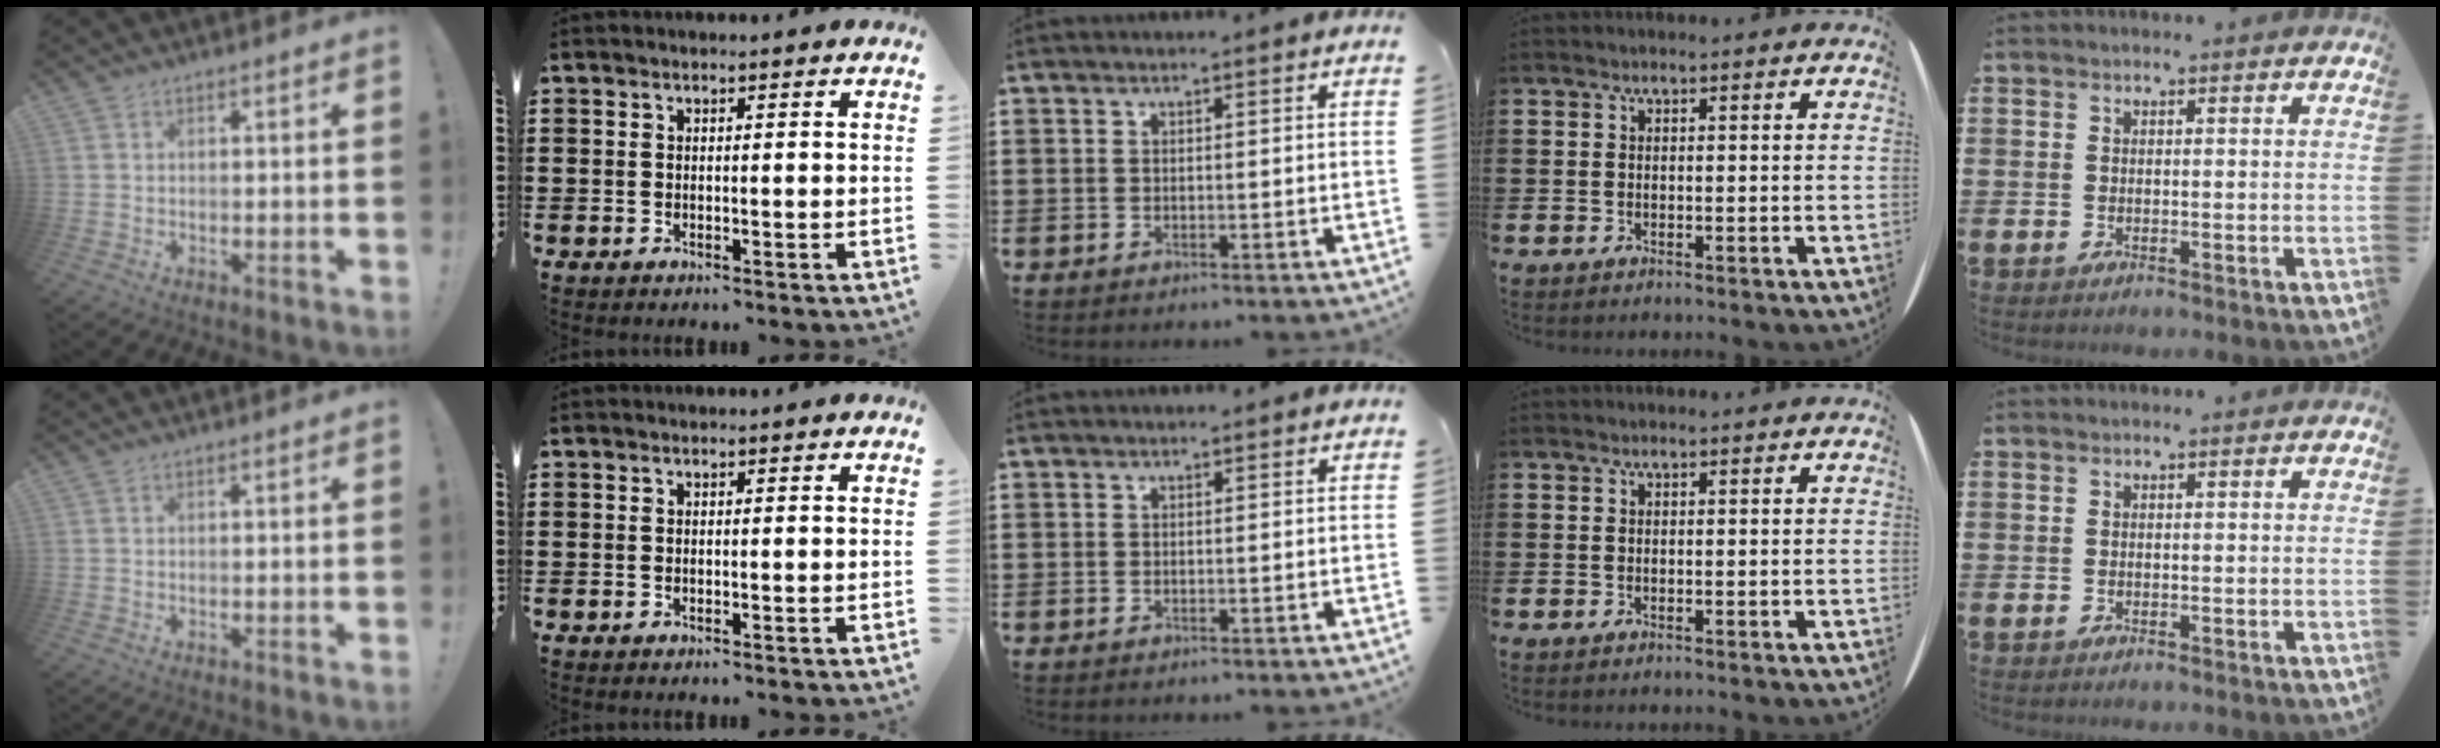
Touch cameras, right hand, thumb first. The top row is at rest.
{}